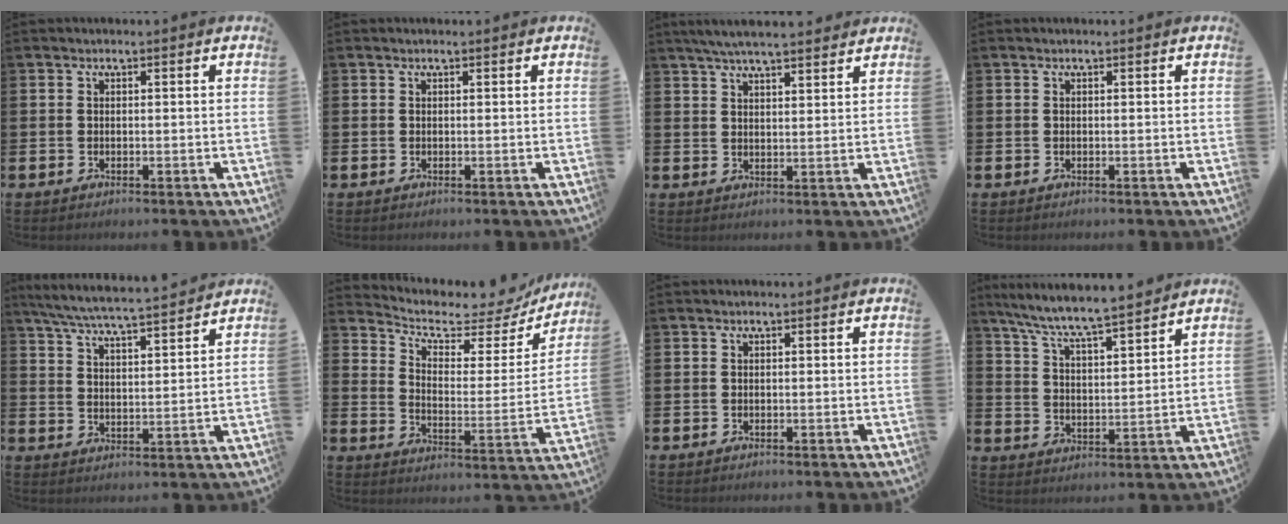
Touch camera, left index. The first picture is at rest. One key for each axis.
{"total": 0.0}
{"total": 5.1, "fx": 4.8, "fy": 0.5, "fz": 1.7, "tx": -0.045, "ty": -0.013, "tz": 0.087}
{"total": 0.0}
{"total": 6.4, "fx": 6.1, "fy": 0.0, "fz": 1.9, "tx": -0.060, "ty": -0.040, "tz": 0.107}
{"total": 5.8, "fx": 5.0, "fy": 2.3, "fz": 1.7, "tx": -0.055, "ty": -0.044, "tz": 0.076}
{"total": 0.0}
{"total": 7.6, "fx": 7.2, "fy": 0.2, "fz": 2.5, "tx": -0.082, "ty": -0.050, "tz": 0.126}